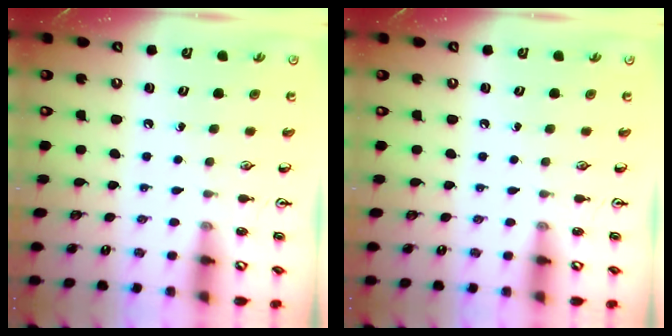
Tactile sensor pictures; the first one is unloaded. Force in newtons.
{"total": 0.0}